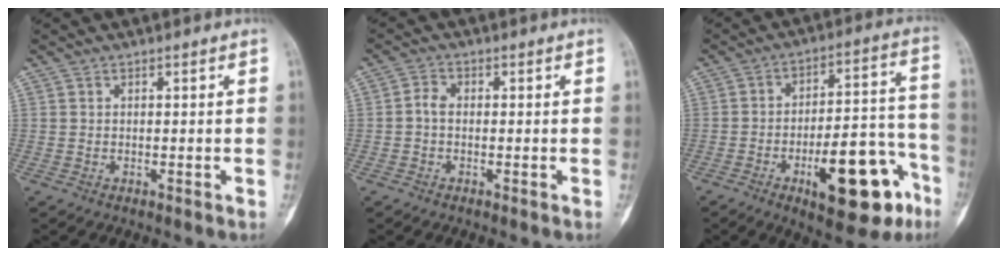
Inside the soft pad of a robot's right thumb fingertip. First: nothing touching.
{"total": 2.3, "force": [-0.4, 1.6, 1.6], "torque": [-0.025, 0.008, -0.015]}
{"total": 20.3, "force": [-9.1, 7.8, 16.3], "torque": [-0.194, 0.063, -0.121]}